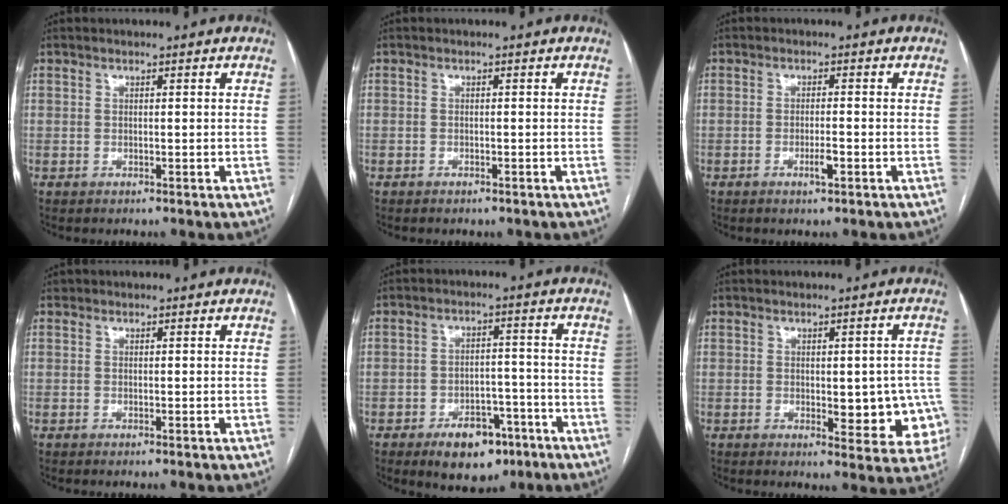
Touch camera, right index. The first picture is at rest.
{"total": 0.8, "force": [-0.7, 0.4, 0.2], "torque": [-0.007, -0.001, -0.008]}
{"total": 2.3, "force": [-1.0, 0.3, 2.0], "torque": [-0.035, -0.001, -0.016]}
{"total": 0.0}
{"total": 8.9, "force": [-5.4, 4.9, 5.1], "torque": [-0.070, 0.008, -0.077]}
{"total": 9.0, "force": [-1.3, 4.0, 7.9], "torque": [-0.074, 0.007, -0.008]}